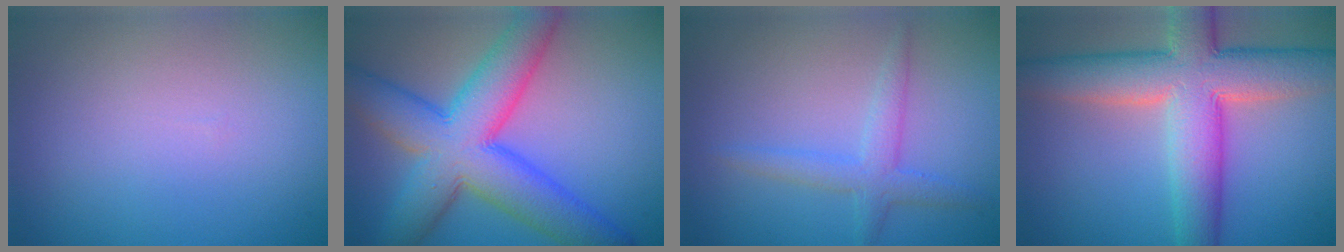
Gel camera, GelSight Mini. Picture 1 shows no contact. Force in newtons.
{"total": 10.8, "press": 10.8, "slide": 0.2}
{"total": 2.5, "press": 2.5, "slide": 0.1}
{"total": 10.3, "press": 10.2, "slide": 0.6}